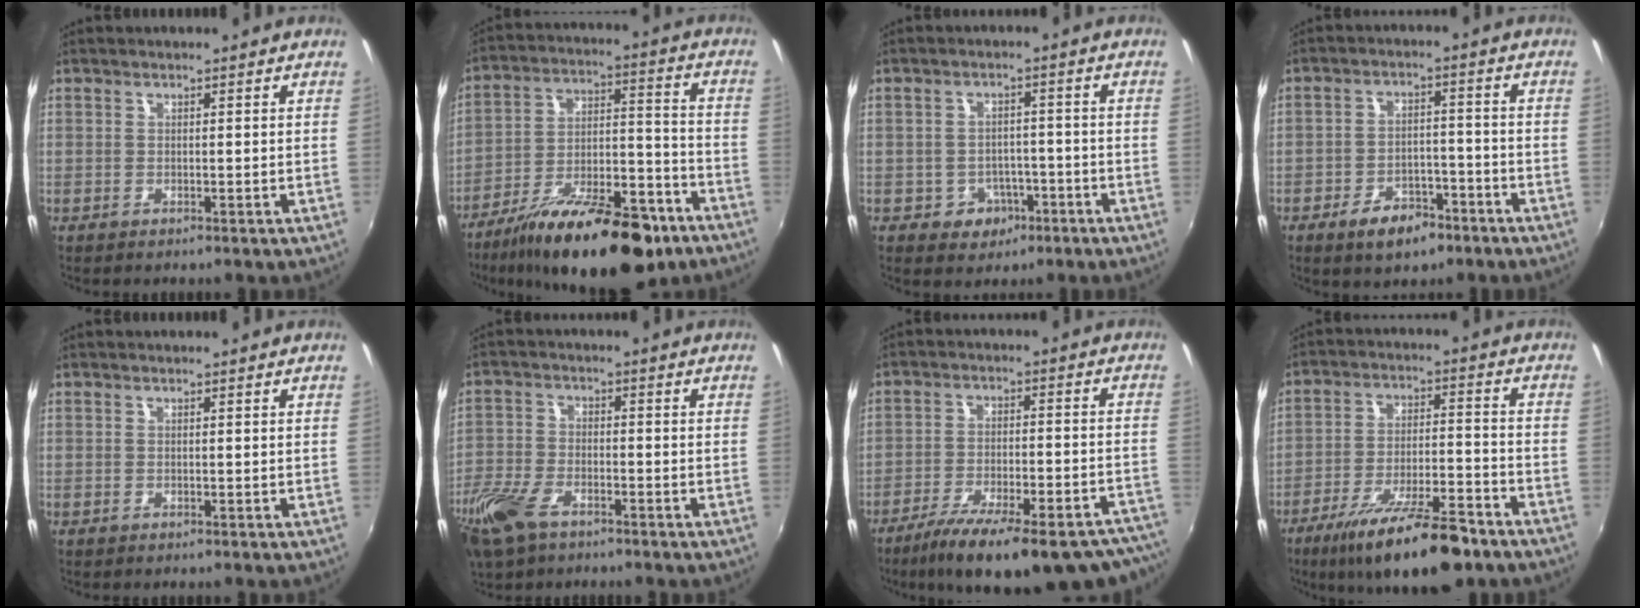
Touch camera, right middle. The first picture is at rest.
{"total": 23.7, "force": [-15.9, 8.3, 15.4], "torque": [-0.253, -0.016, -0.238]}
{"total": 5.3, "force": [-2.4, 4.5, 1.5], "torque": [-0.038, 0.013, -0.022]}
{"total": 8.0, "force": [-5.2, 4.2, 4.4], "torque": [-0.095, 0.009, -0.073]}
{"total": 0.0}
{"total": 11.5, "force": [-7.4, 5.8, 6.8], "torque": [-0.173, -0.022, -0.149]}
{"total": 26.7, "force": [-21.7, 6.5, 14.1], "torque": [-0.219, -0.033, -0.297]}
{"total": 17.1, "force": [-12.2, 4.6, 11.0], "torque": [-0.200, -0.017, -0.192]}